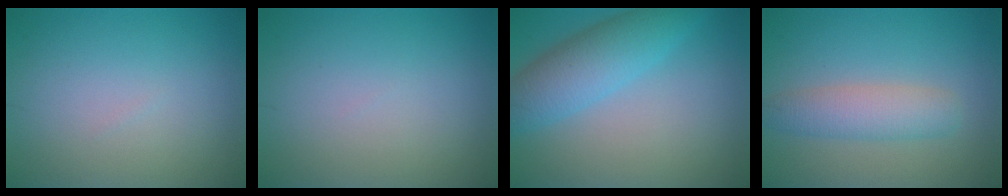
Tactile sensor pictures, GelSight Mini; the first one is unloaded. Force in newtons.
{"total": 0.0}
{"total": 5.6, "press": 5.6, "slide": 0.1}
{"total": 3.5, "press": 3.5, "slide": 0.2}